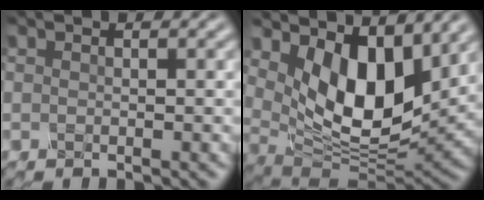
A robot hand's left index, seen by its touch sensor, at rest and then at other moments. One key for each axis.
{"total": 8.0, "fx": 3.0, "fy": 4.3, "fz": 6.1, "tx": -0.111, "ty": -0.024, "tz": 0.057}